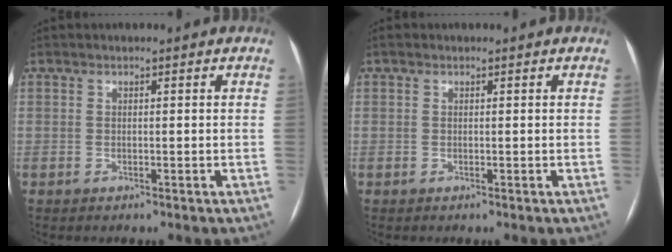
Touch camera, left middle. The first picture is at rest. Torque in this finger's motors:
{"motor_torque": [0.30, -0.50, 0.13, 0.00]}